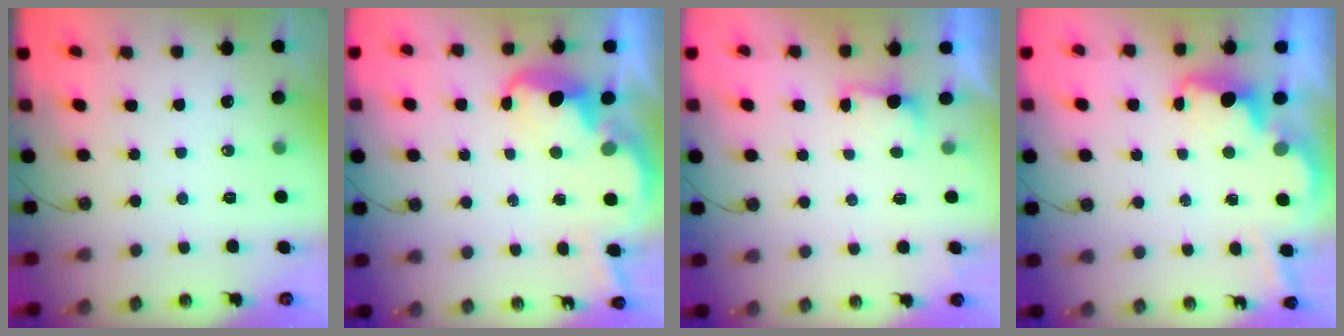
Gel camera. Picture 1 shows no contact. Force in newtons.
{"total": 4.7, "press": 4.6, "slide": 0.7}
{"total": 2.2, "press": 2.0, "slide": 0.9}
{"total": 3.5, "press": 3.4, "slide": 0.7}